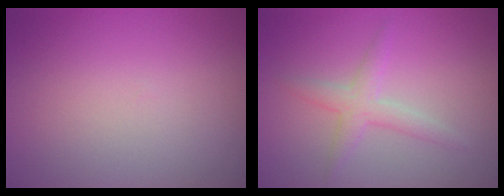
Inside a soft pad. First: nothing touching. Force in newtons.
{"total": 2.2, "press": 2.2, "slide": 0.1}